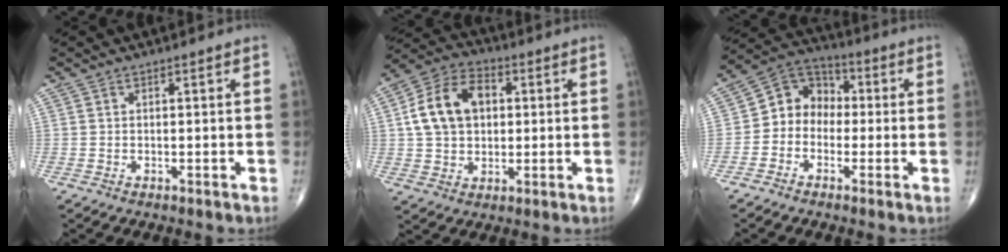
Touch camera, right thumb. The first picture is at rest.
{"total": 13.0, "force": [2.1, 9.2, 9.0], "torque": [-0.144, 0.018, 0.031]}
{"total": 8.8, "force": [-1.0, 7.4, 4.5], "torque": [-0.042, 0.039, -0.039]}